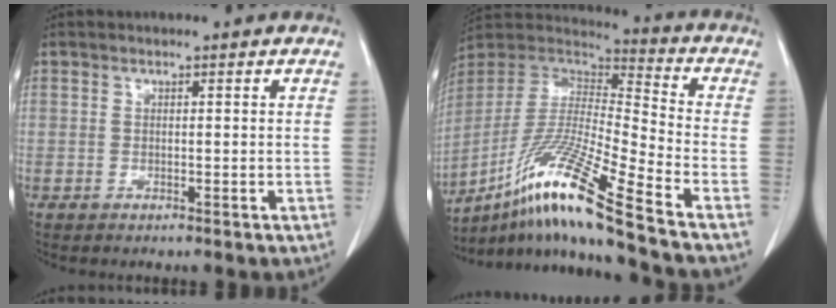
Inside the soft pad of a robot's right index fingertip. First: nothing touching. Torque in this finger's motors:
{"motor_torque": [1.08, -1.06, 0.26, 0.09]}